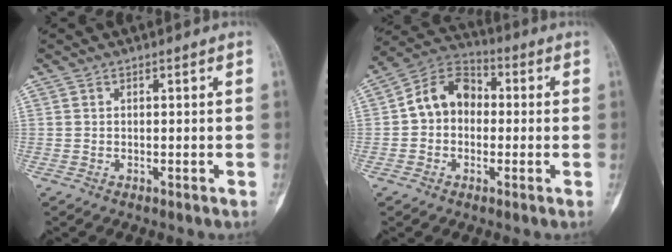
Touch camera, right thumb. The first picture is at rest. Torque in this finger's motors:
{"motor_torque": [1.17, 1.19, 0.46, -0.39, 0.16]}